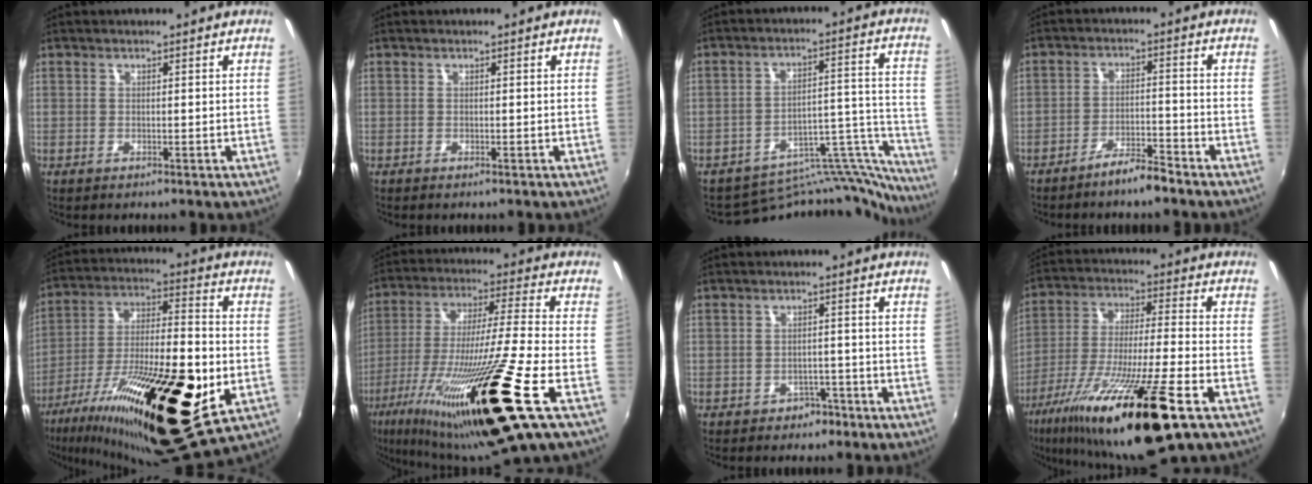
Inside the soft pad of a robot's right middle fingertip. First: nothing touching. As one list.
[{"total": 0.0}, {"total": 15.6, "force": [-15.5, 2.0, -0.3], "torque": [0.026, 0.069, -0.229]}, {"total": 4.6, "force": [-4.0, 0.2, 2.2], "torque": [-0.052, 0.004, -0.070]}, {"total": 30.2, "force": [-11.4, 9.0, 26.5], "torque": [-0.455, -0.056, -0.181]}, {"total": 26.6, "force": [-13.9, -0.2, 22.6], "torque": [-0.414, -0.078, -0.241]}, {"total": 2.6, "force": [-1.8, 1.8, 0.4], "torque": [-0.009, 0.005, -0.024]}, {"total": 23.2, "force": [-13.5, 1.9, 18.8], "torque": [-0.348, -0.055, -0.239]}]